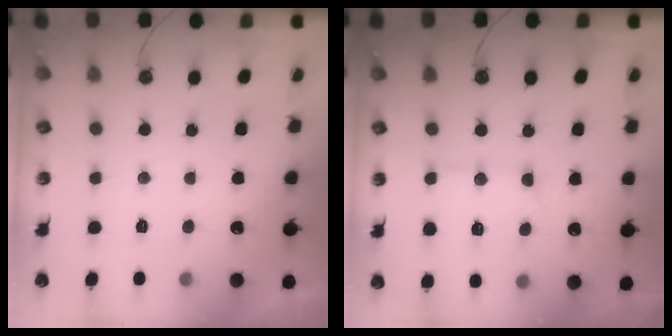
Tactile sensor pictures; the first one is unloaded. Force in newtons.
{"total": 12.0, "press": 11.9, "slide": 1.0}